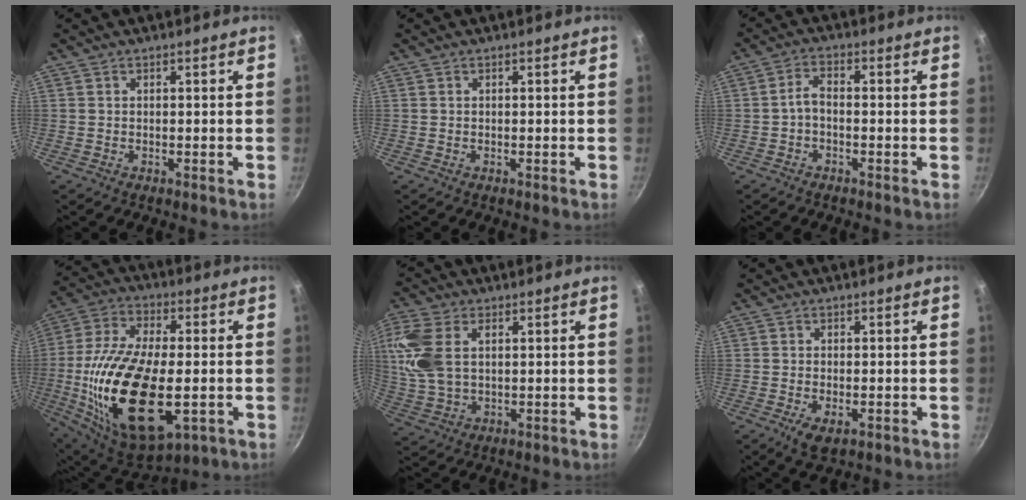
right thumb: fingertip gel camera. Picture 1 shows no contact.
{"total": 0.0}
{"total": 3.3, "force": [-0.9, 1.7, 2.7], "torque": [-0.049, 0.019, -0.024]}
{"total": 26.9, "force": [-4.6, 12.8, 23.2], "torque": [-0.477, -0.011, -0.060]}
{"total": 12.4, "force": [2.8, 7.5, 9.4], "torque": [-0.230, 0.008, 0.059]}
{"total": 4.1, "force": [-1.7, 2.0, 3.2], "torque": [-0.059, 0.000, -0.023]}